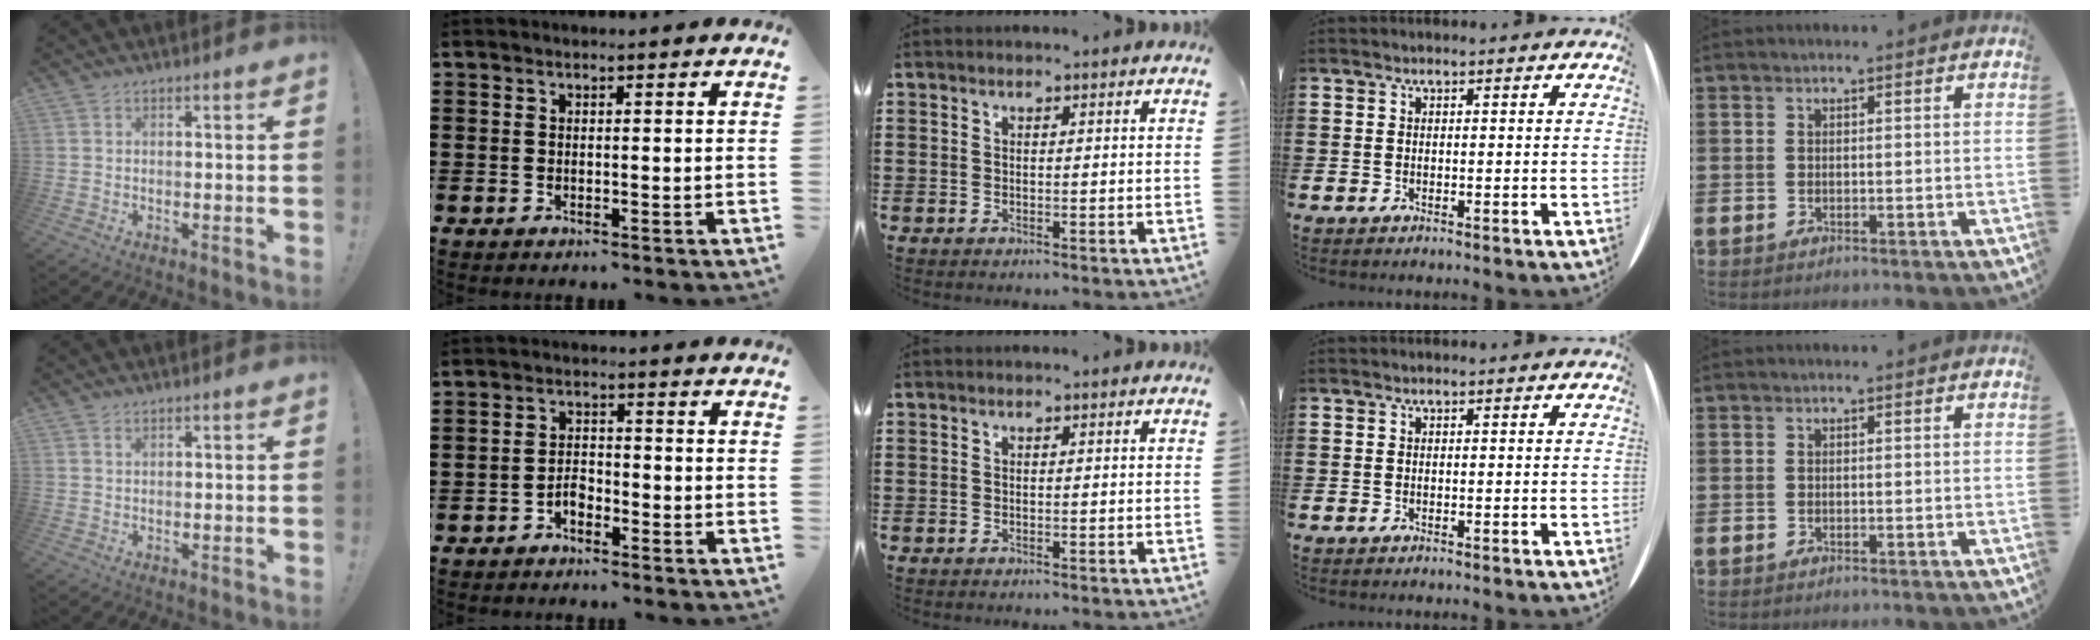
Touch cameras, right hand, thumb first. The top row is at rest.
{"thumb": {"total": 0.8, "force": [0.7, 0.4, 0.2], "torque": [-0.005, -0.001, 0.013]}, "index": {"total": 2.5, "force": [-1.8, 1.4, 1.2], "torque": [-0.027, 0.005, -0.038]}}